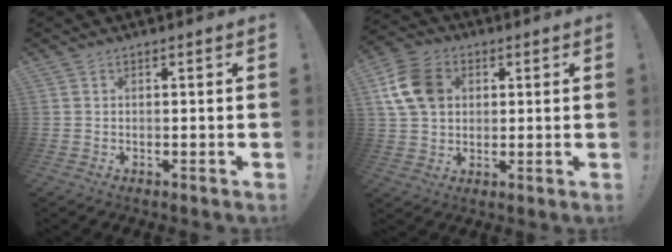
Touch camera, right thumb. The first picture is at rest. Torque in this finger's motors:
{"motor_torque": [1.05, 1.23, 0.12, 0.15, 0.05]}